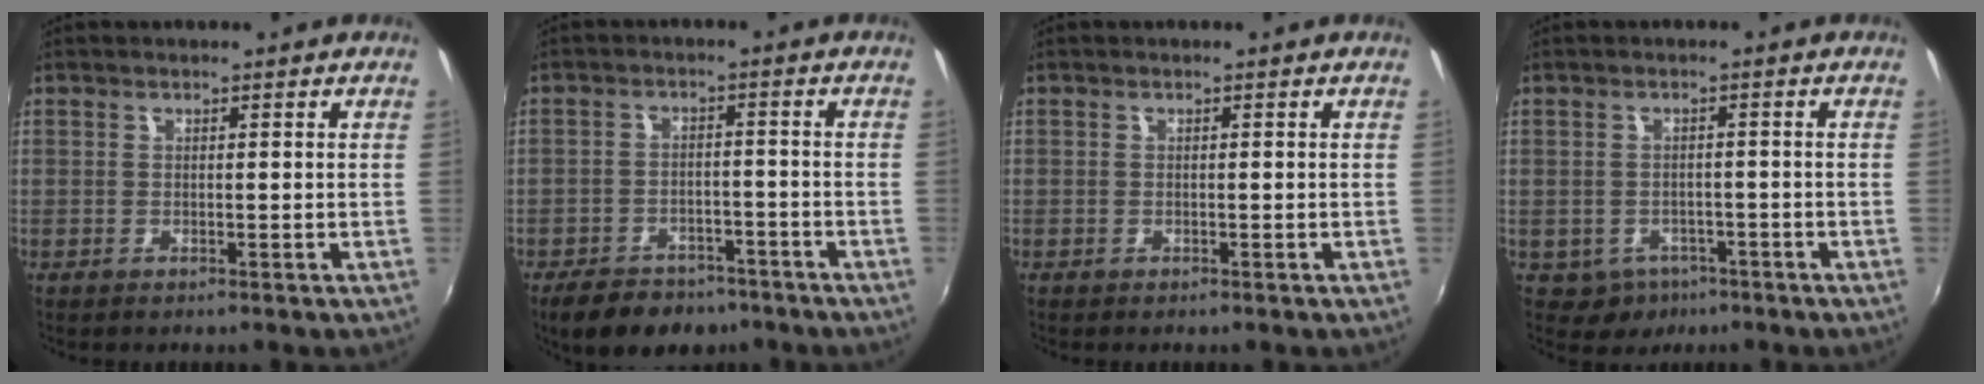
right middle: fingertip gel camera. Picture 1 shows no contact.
{"total": 11.6, "force": [-8.5, 6.3, 4.8], "torque": [-0.115, 0.005, -0.120]}
{"total": 0.6, "force": [-0.4, 0.4, 0.0], "torque": [-0.001, 0.000, -0.006]}
{"total": 4.5, "force": [-2.5, 3.5, 1.1], "torque": [-0.030, -0.001, -0.030]}